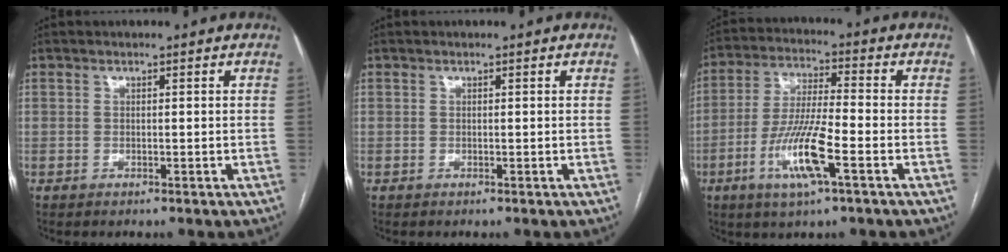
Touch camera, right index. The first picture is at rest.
{"total": 0.0}
{"total": 11.3, "force": [-4.4, 1.1, 10.4], "torque": [-0.207, -0.011, -0.083]}